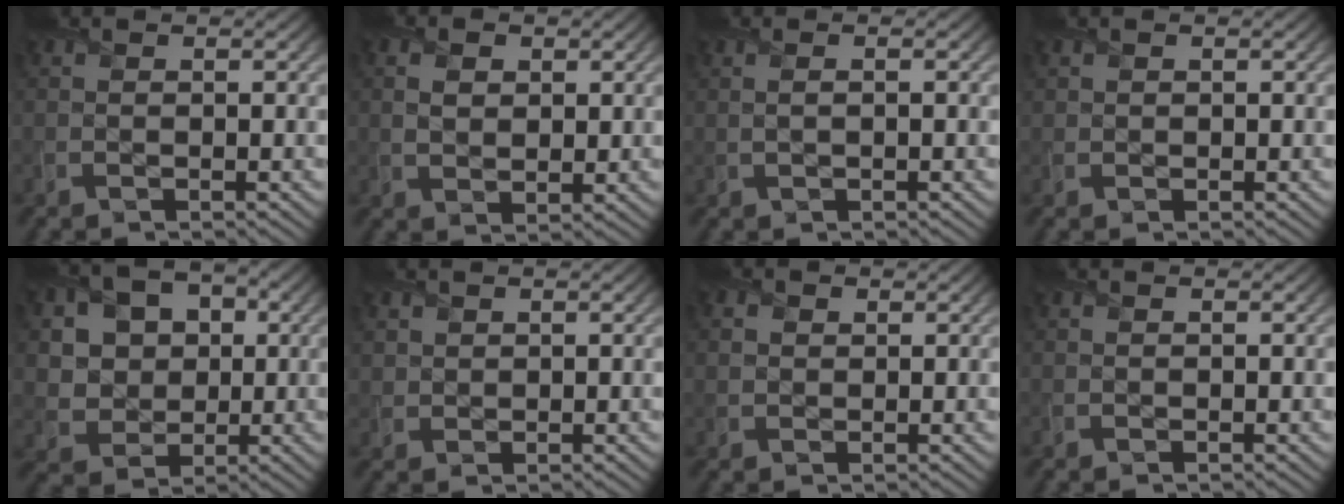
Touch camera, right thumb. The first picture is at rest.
{"total": 3.3, "force": [1.0, 2.3, 2.2], "torque": [-0.045, -0.003, 0.020]}
{"total": 1.2, "force": [0.3, 0.2, 1.1], "torque": [-0.021, 0.001, 0.006]}
{"total": 0.5, "force": [0.4, 0.4, 0.1], "torque": [-0.004, -0.002, 0.011]}
{"total": 9.8, "force": [2.5, 8.2, 4.6], "torque": [-0.128, 0.015, 0.052]}
{"total": 1.7, "force": [1.1, 1.3, 0.3], "torque": [-0.013, -0.004, 0.025]}
{"total": 2.0, "force": [0.8, 1.6, 1.0], "torque": [-0.028, 0.000, 0.016]}
{"total": 0.0}